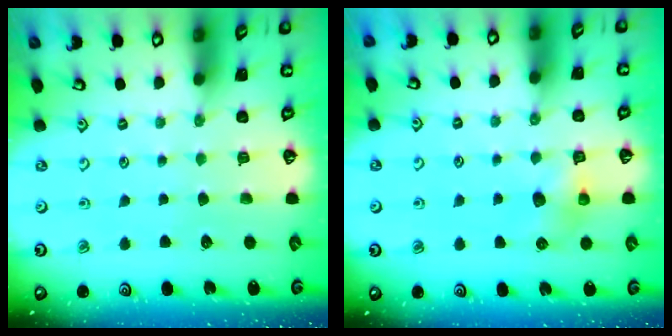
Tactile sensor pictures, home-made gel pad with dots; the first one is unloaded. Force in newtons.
{"total": 6.3, "press": 6.3, "slide": 0.4}